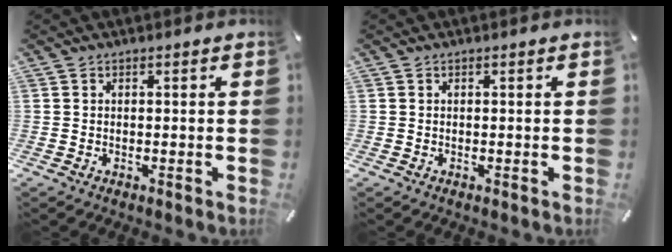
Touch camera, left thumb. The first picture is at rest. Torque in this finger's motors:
{"motor_torque": [-0.02, -0.02, 0.00, 0.06, -0.01]}